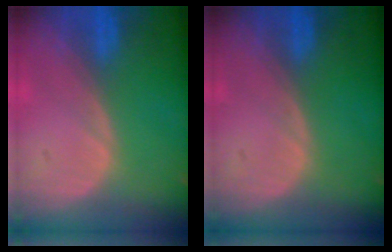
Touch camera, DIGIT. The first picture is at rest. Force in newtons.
{"total": 0.0}